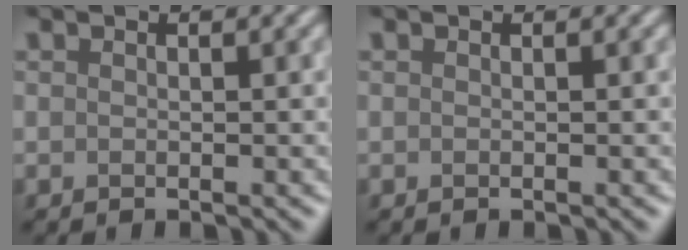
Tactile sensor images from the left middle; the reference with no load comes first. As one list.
[{"total": 0.0}]